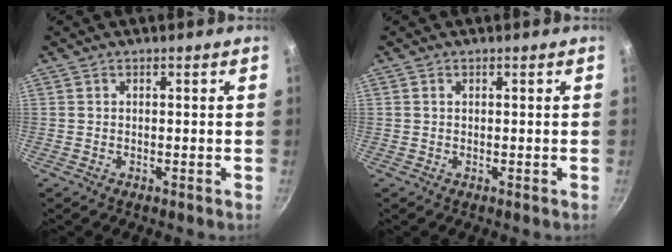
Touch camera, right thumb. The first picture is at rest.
{"total": 0.7, "force": [0.2, 0.5, 0.4], "torque": [-0.008, 0.002, 0.004]}